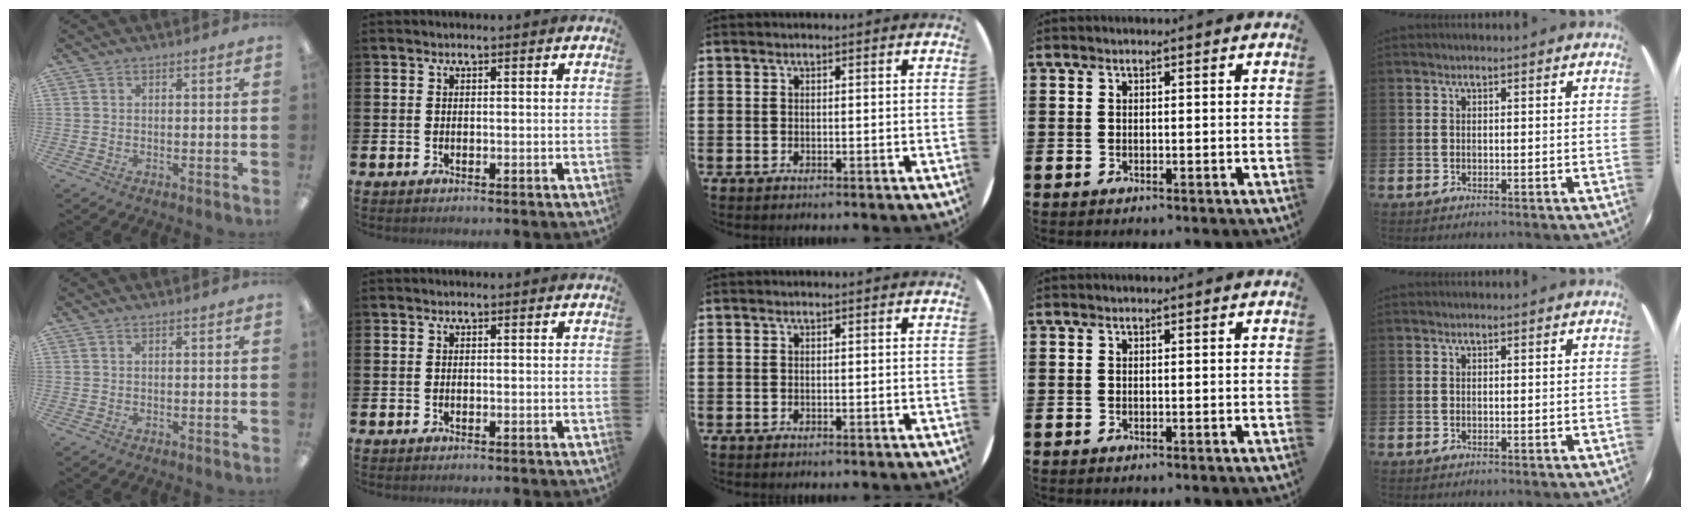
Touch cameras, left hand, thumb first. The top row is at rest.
{}